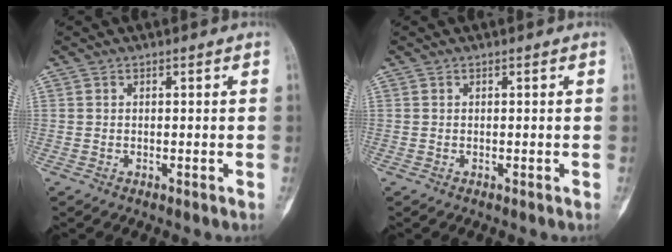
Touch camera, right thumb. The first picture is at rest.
{"total": 0.0}